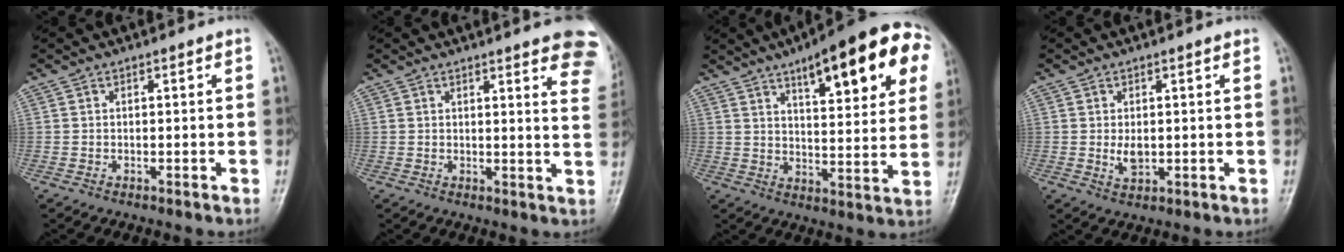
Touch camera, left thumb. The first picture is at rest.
{"total": 13.1, "force": [9.1, 2.9, 9.1], "torque": [-0.082, -0.036, 0.085]}
{"total": 21.7, "force": [9.8, 6.7, 18.2], "torque": [-0.218, -0.012, 0.132]}
{"total": 2.8, "force": [0.3, 1.7, 2.3], "torque": [-0.035, -0.007, 0.010]}